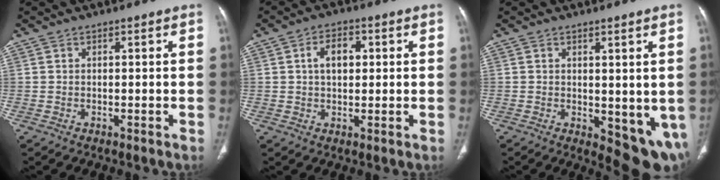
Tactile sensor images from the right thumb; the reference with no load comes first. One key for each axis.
{"total": 5.6, "fx": 1.2, "fy": 3.5, "fz": 4.2, "tx": -0.057, "ty": 0.006, "tz": 0.016}
{"total": 9.2, "fx": -1.0, "fy": 4.1, "fz": 8.1, "tx": -0.083, "ty": -0.023, "tz": -0.001}